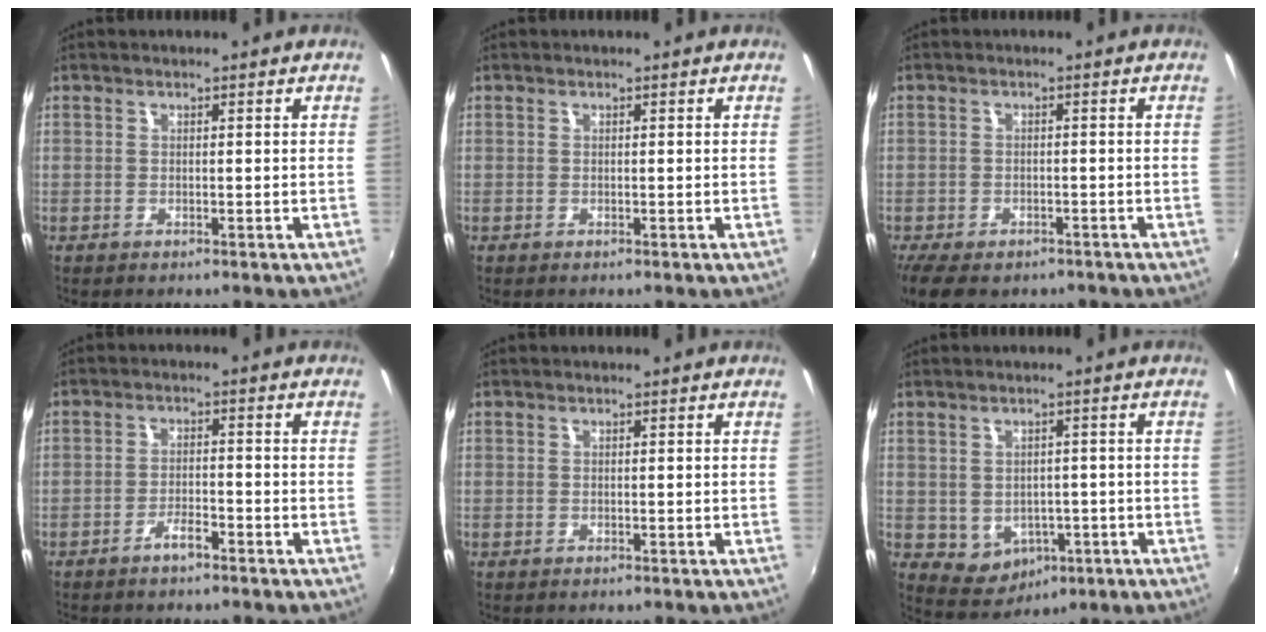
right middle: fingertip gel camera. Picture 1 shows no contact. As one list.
[{"total": 0.0}, {"total": 8.6, "force": [-5.9, 4.4, 4.3], "torque": [-0.100, -0.021, -0.094]}, {"total": 3.0, "force": [-2.4, 0.7, 1.7], "torque": [-0.043, 0.004, -0.043]}, {"total": 0.0}, {"total": 6.6, "force": [-1.6, 5.5, 3.2], "torque": [-0.071, -0.004, -0.004]}]